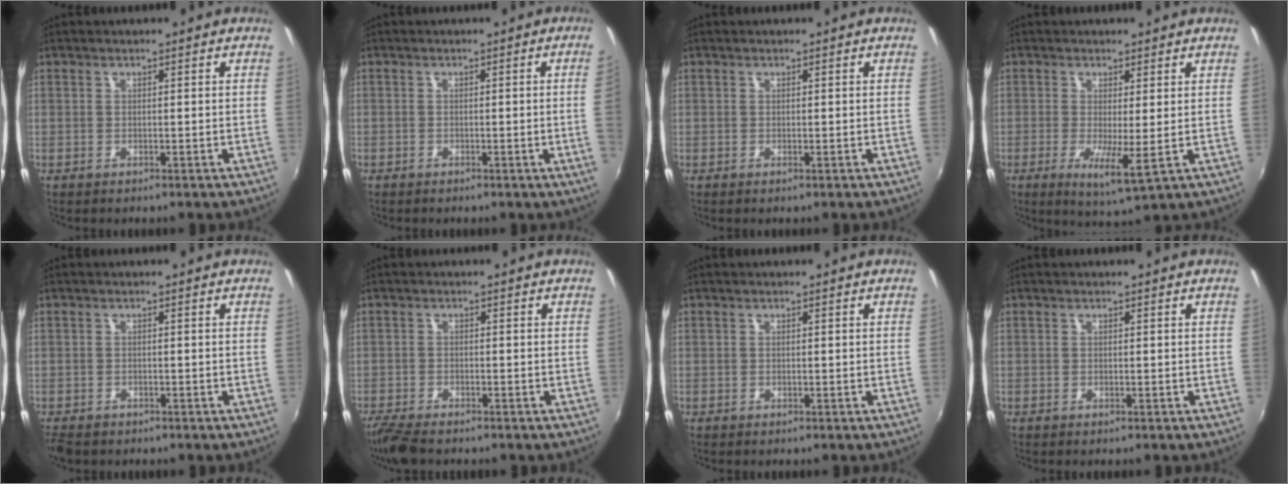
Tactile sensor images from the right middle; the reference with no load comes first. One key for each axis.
{"total": 2.3, "fx": -0.2, "fy": -1.4, "fz": 1.8, "tx": -0.027, "ty": -0.012, "tz": 0.002}
{"total": 0.0}
{"total": 5.5, "fx": -0.7, "fy": 0.3, "fz": 5.4, "tx": -0.104, "ty": -0.017, "tz": -0.012}
{"total": 3.7, "fx": -2.9, "fy": 1.8, "fz": 1.6, "tx": -0.043, "ty": -0.016, "tz": -0.052}
{"total": 5.7, "fx": -4.8, "fy": 1.1, "fz": 2.9, "tx": -0.080, "ty": -0.027, "tz": -0.091}
{"total": 0.0}
{"total": 0.0}